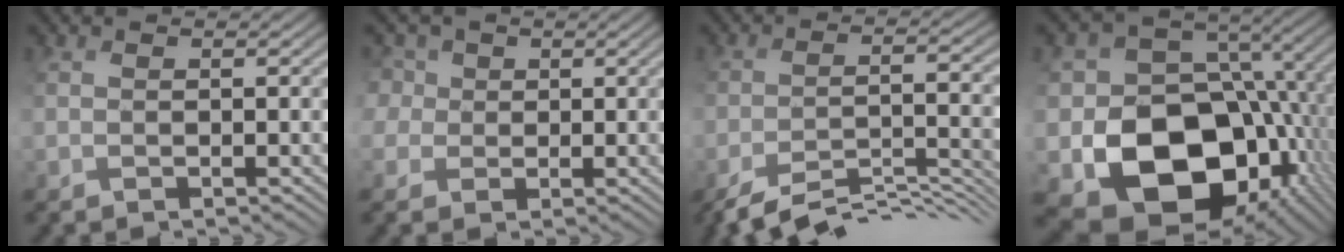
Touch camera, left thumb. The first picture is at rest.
{"total": 4.1, "force": [0.5, 4.0, 0.6], "torque": [-0.042, 0.013, -0.009]}
{"total": 9.3, "force": [-8.0, 1.7, 4.5], "torque": [-0.078, 0.001, -0.126]}
{"total": 16.5, "force": [-3.3, 13.6, 8.7], "torque": [-0.155, -0.056, -0.026]}